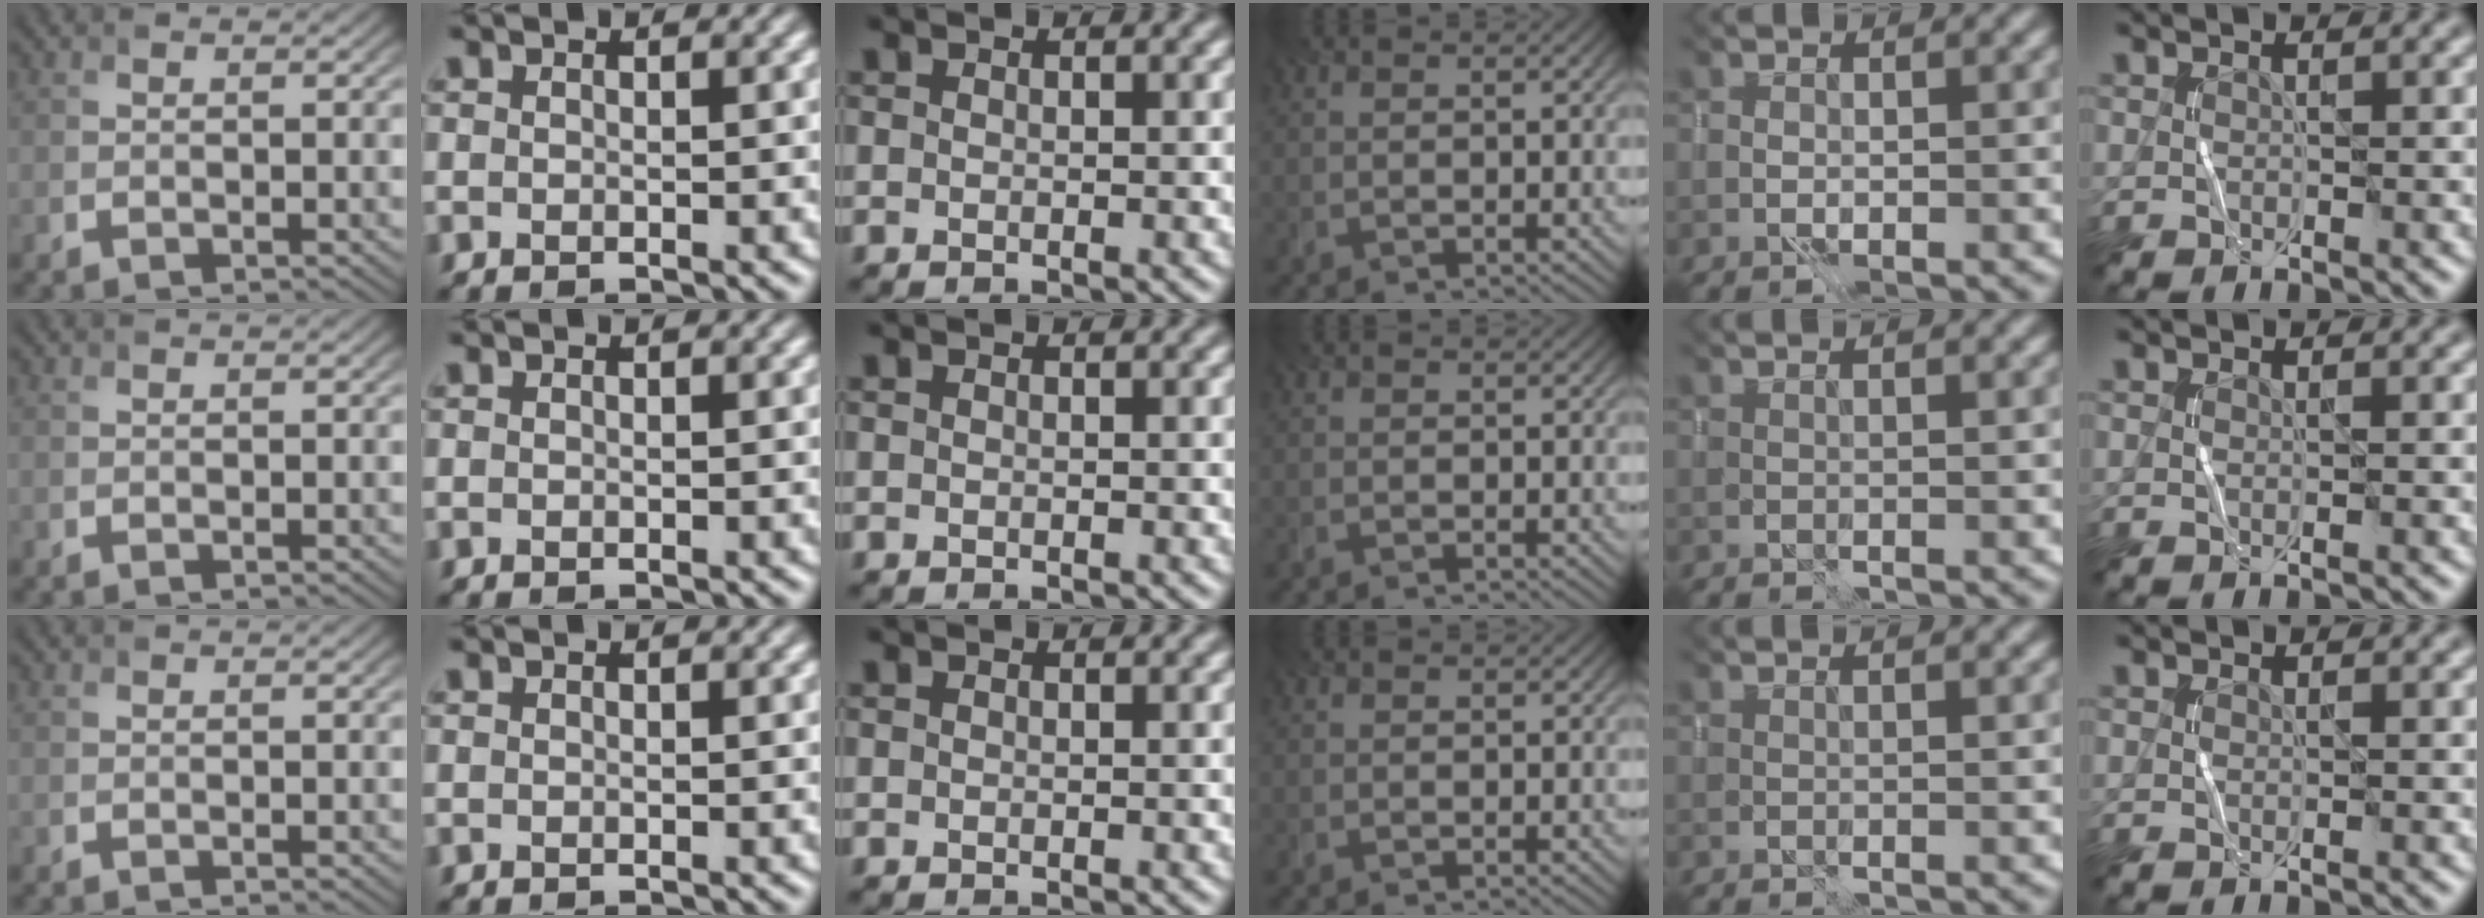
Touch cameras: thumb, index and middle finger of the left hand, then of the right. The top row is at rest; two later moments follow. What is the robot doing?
{"motion": "wrap", "object": "cellophane"}